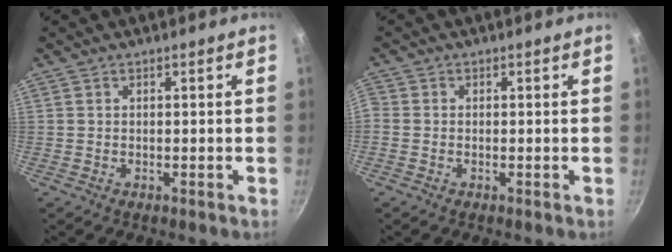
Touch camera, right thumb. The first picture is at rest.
{"total": 1.3, "force": [-0.4, 1.1, 0.6], "torque": [-0.017, 0.004, -0.015]}